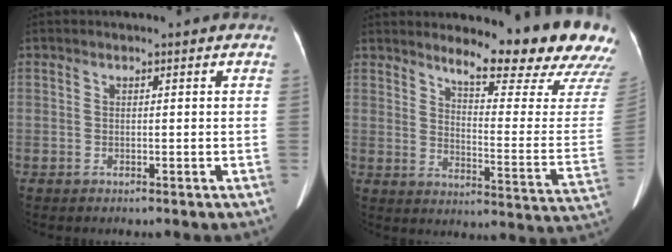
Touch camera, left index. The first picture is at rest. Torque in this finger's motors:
{"motor_torque": [0.94, -1.20, 0.16, 0.04]}